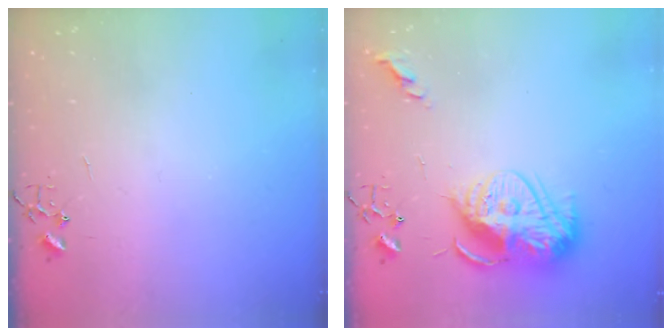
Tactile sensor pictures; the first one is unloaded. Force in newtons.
{"total": 15.6, "press": 15.6, "slide": 1.2}